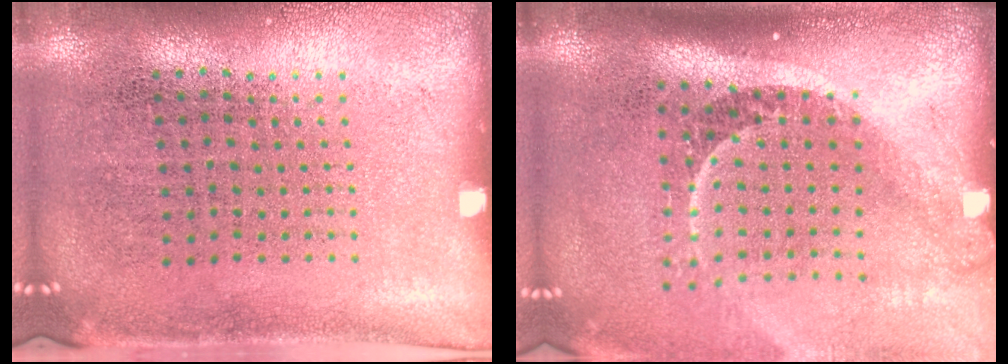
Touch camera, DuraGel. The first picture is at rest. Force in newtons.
{"total": 2.3, "press": 1.5, "slide": 1.7}